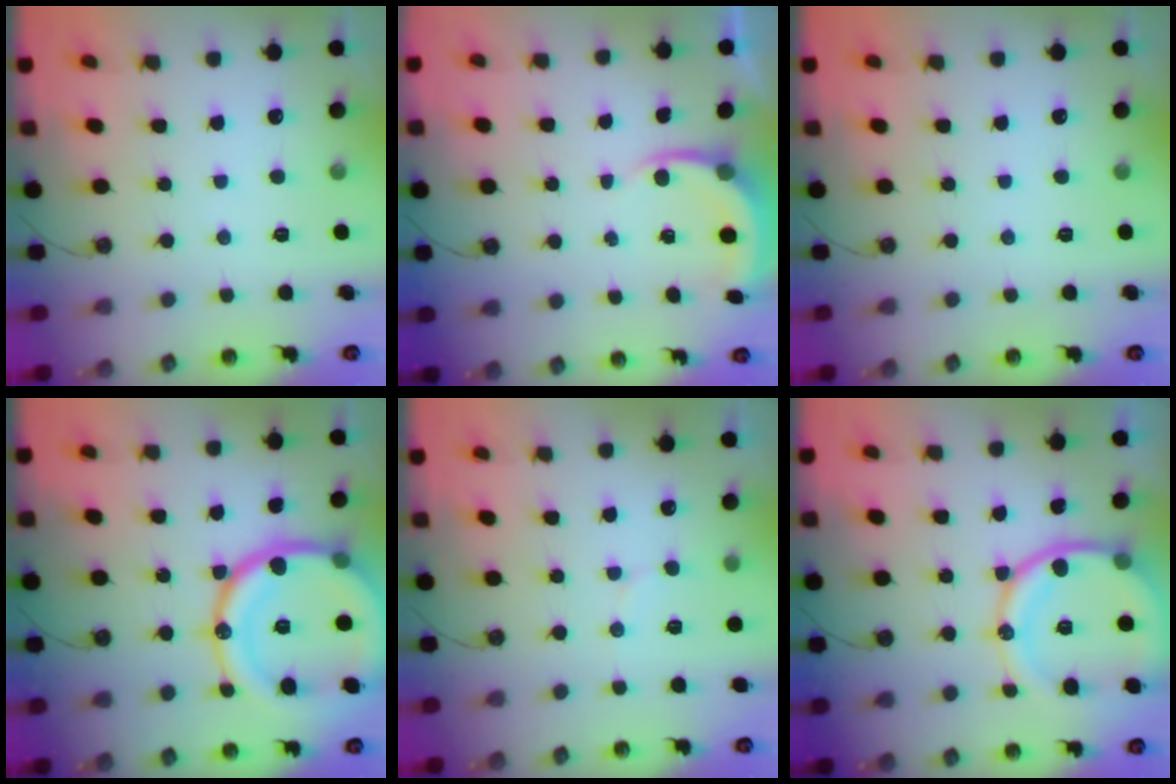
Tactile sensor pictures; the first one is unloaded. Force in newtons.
{"total": 5.8, "press": 5.8, "slide": 0.3}
{"total": 0.0}
{"total": 25.9, "press": 25.8, "slide": 2.3}
{"total": 5.0, "press": 4.9, "slide": 0.9}
{"total": 19.0, "press": 18.9, "slide": 1.9}